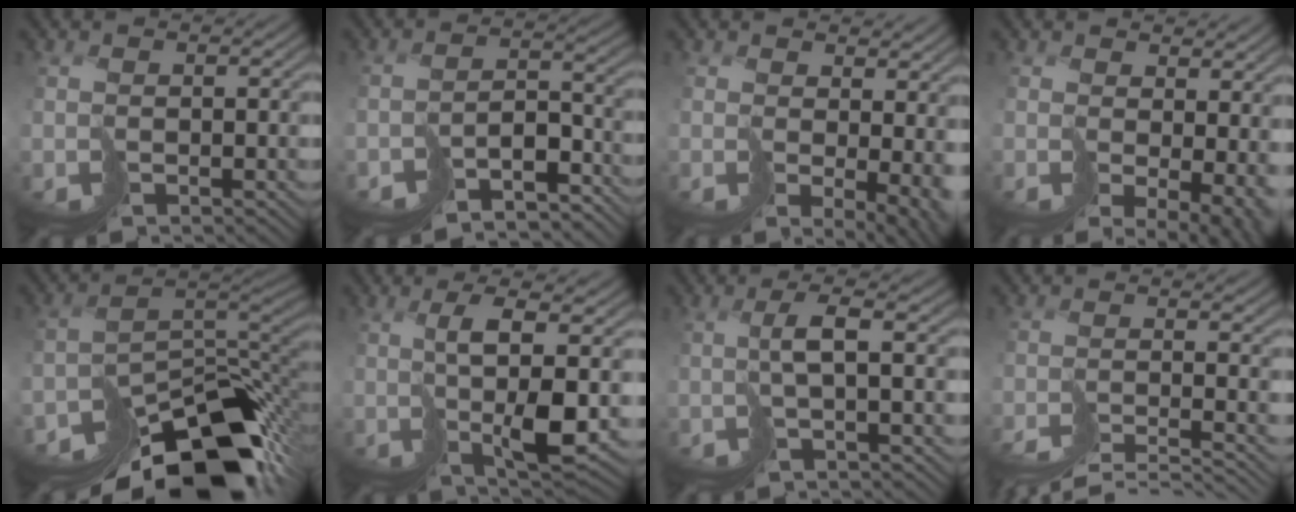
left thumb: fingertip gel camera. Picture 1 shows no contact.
{"total": 7.6, "force": [-6.7, 2.5, 2.5], "torque": [-0.030, -0.016, -0.101]}
{"total": 6.8, "force": [1.3, 3.2, 5.8], "torque": [-0.104, -0.022, 0.048]}
{"total": 7.8, "force": [0.5, 4.0, 6.6], "torque": [-0.127, -0.032, 0.043]}
{"total": 14.9, "force": [-10.9, 6.2, 8.0], "torque": [-0.140, -0.030, -0.155]}
{"total": 5.6, "force": [1.3, 0.4, 5.5], "torque": [-0.094, 0.004, 0.033]}
{"total": 2.3, "force": [0.3, -0.6, 2.2], "torque": [-0.033, 0.018, 0.005]}
{"total": 6.8, "force": [-6.3, -0.4, 2.4], "torque": [-0.025, 0.001, -0.096]}